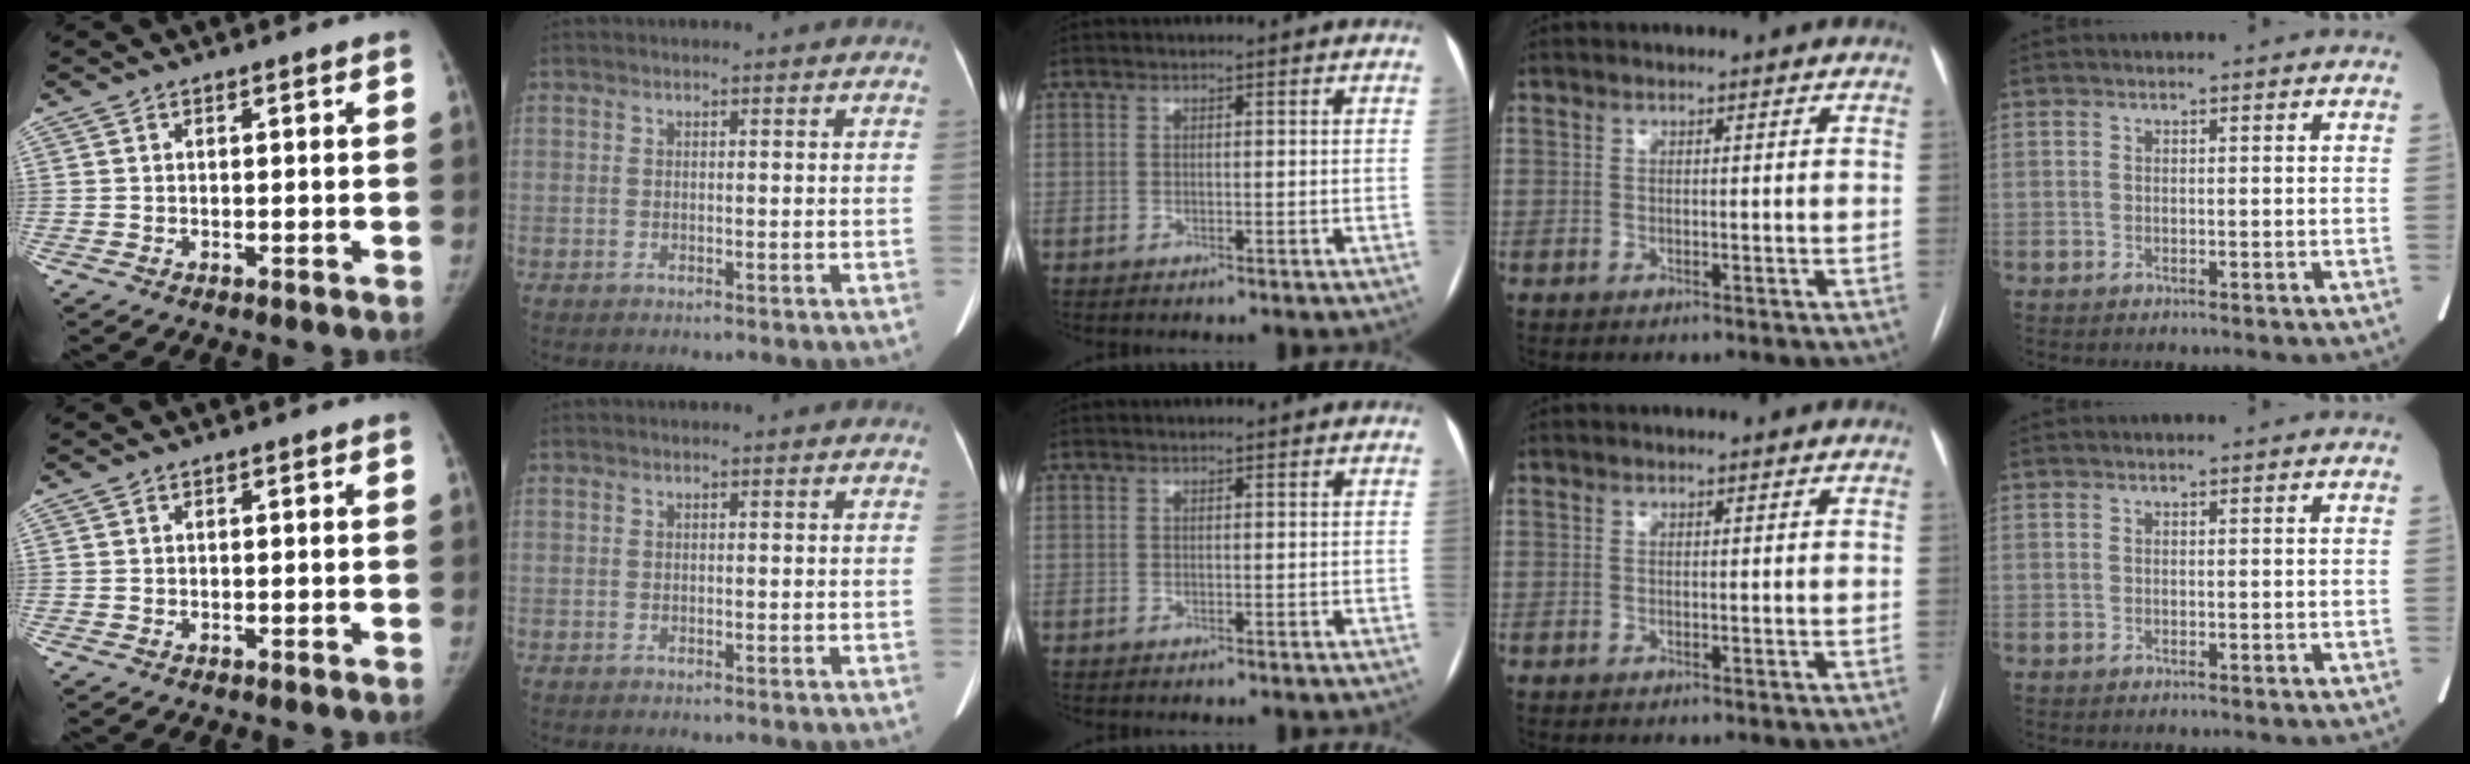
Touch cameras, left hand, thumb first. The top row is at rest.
{}